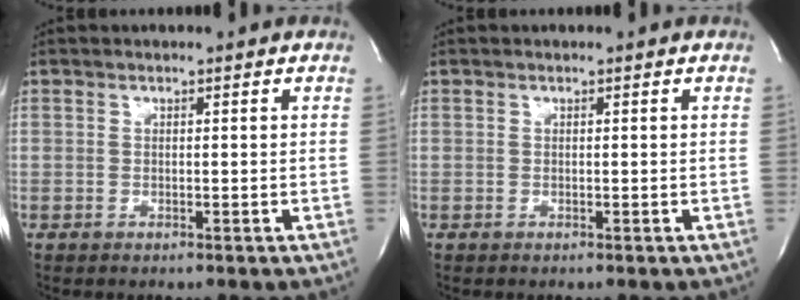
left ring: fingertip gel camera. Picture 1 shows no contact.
{"total": 0.0}